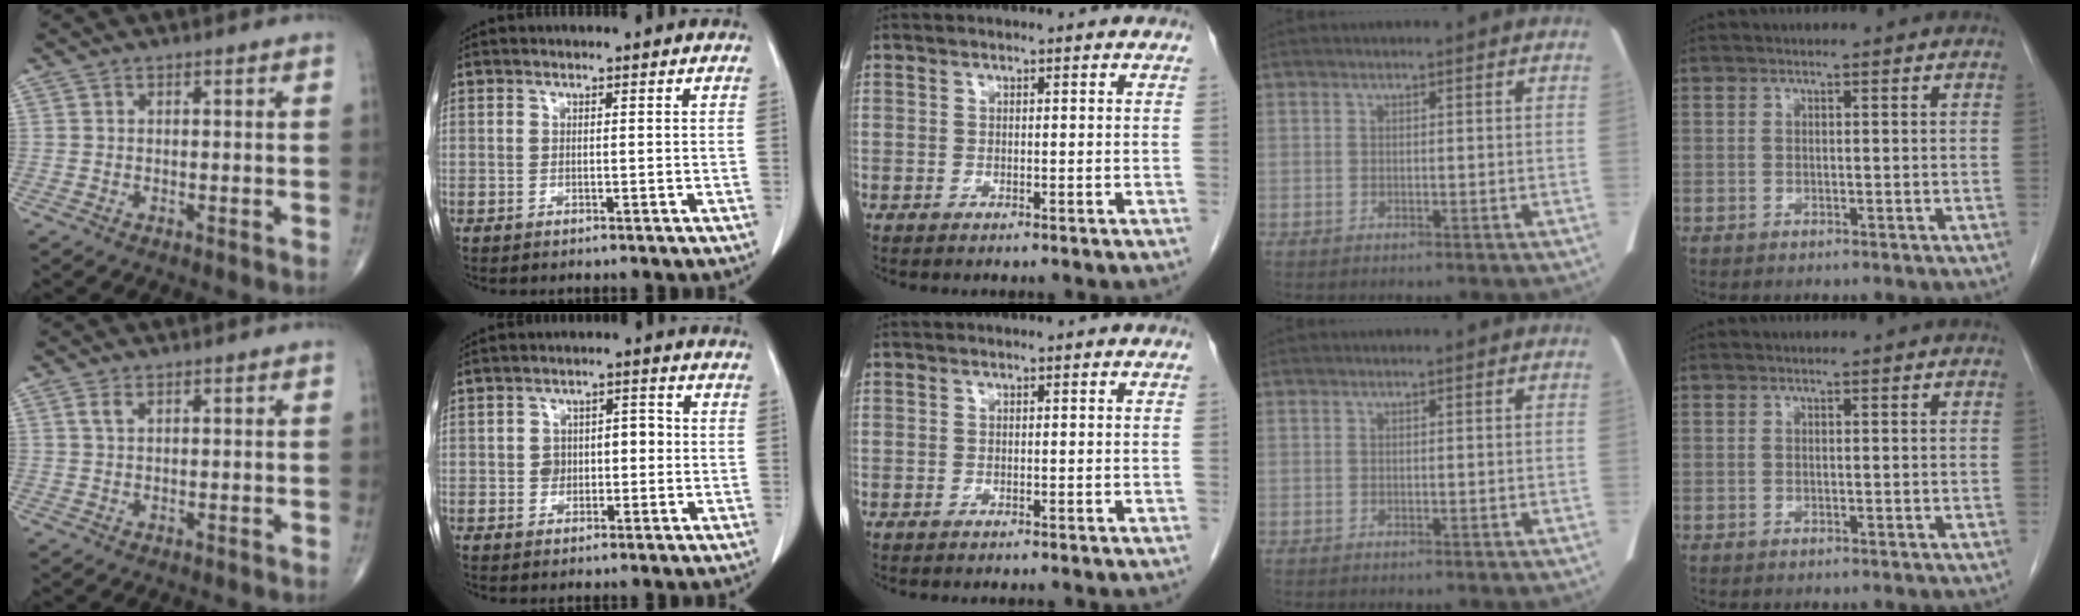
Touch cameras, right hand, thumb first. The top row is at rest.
{"thumb": {"total": 1.6, "force": [0.8, 0.7, 1.1], "torque": [-0.028, 0.006, 0.019]}, "index": {"total": 4.6, "force": [-0.5, 3.2, 3.3], "torque": [-0.051, 0.027, -0.004]}}